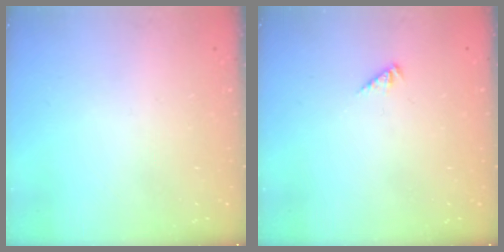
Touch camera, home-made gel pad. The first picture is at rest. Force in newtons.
{"total": 1.3, "press": 1.3, "slide": 0.4}